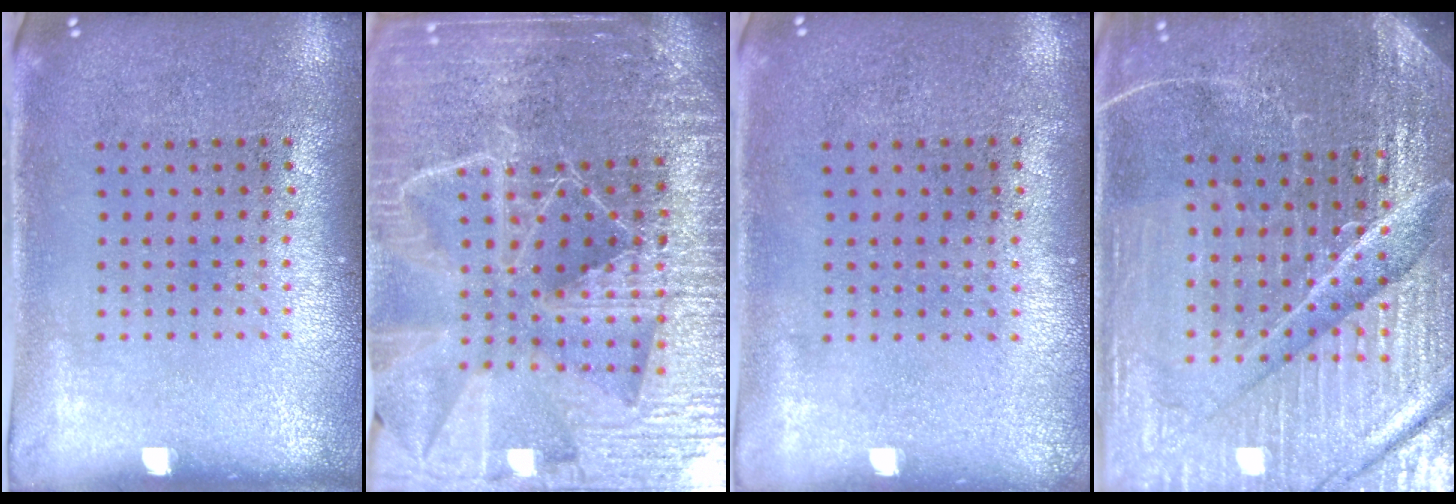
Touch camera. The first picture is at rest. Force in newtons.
{"total": 6.5, "press": 5.5, "slide": 3.3}
{"total": 0.0}
{"total": 6.2, "press": 5.6, "slide": 2.8}